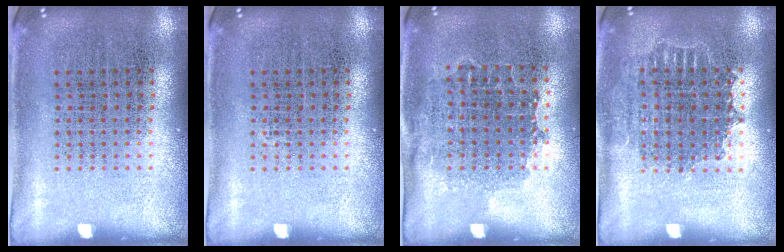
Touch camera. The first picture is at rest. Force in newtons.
{"total": 0.0}
{"total": 0.9, "press": 0.8, "slide": 0.5}
{"total": 1.2, "press": 1.1, "slide": 0.5}